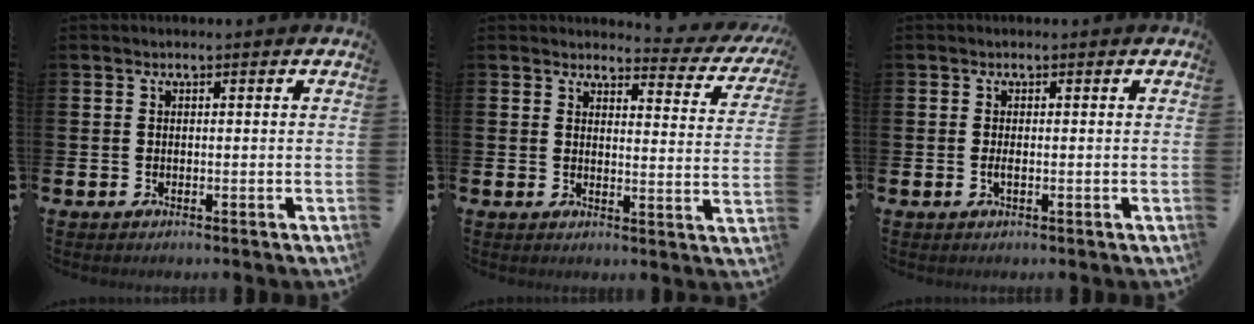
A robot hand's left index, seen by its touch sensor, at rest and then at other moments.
{"total": 3.0, "force": [2.8, 0.9, 0.6], "torque": [-0.001, -0.027, 0.039]}
{"total": 0.8, "force": [-0.2, 0.1, 0.7], "torque": [-0.021, 0.002, -0.001]}